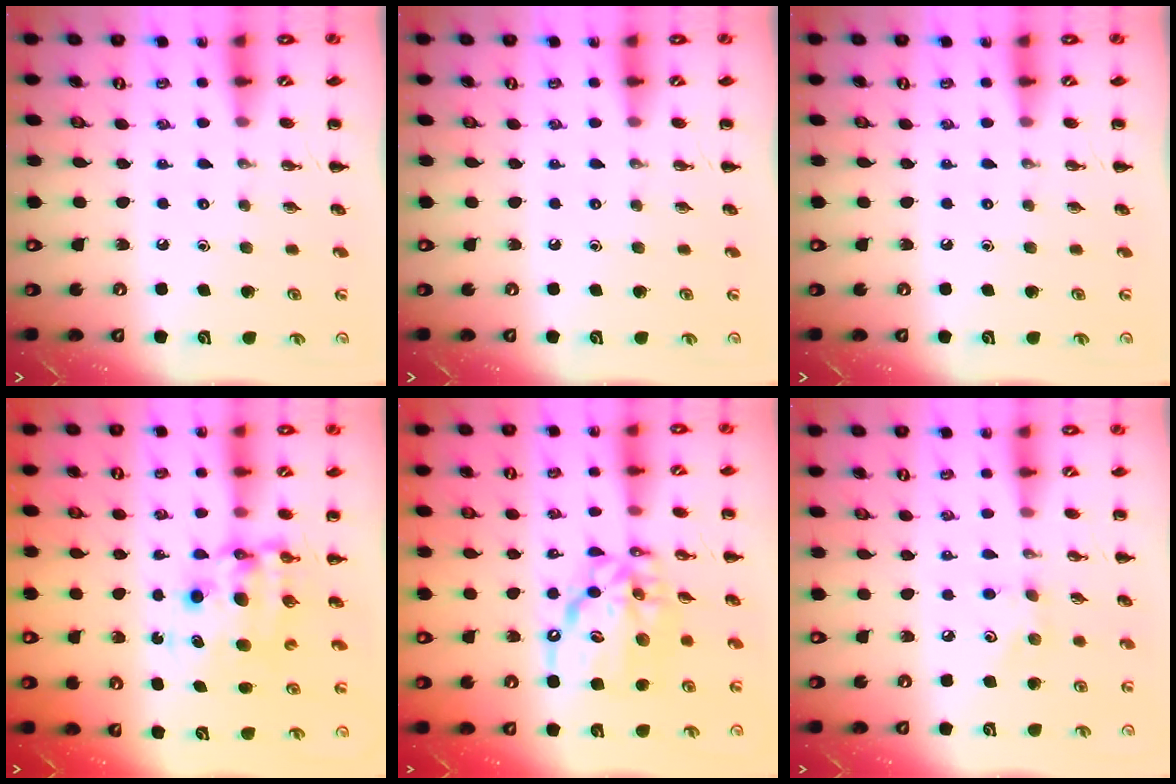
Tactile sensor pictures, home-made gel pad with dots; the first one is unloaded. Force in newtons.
{"total": 0.0}
{"total": 0.0}
{"total": 9.8, "press": 9.3, "slide": 3.1}
{"total": 12.6, "press": 12.2, "slide": 3.4}
{"total": 4.2, "press": 4.0, "slide": 1.0}